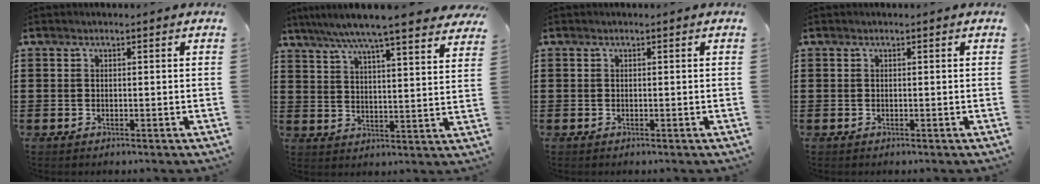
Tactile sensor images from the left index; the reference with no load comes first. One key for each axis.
{"total": 7.2, "fx": 6.2, "fy": -0.4, "fz": 3.7, "tx": -0.094, "ty": -0.032, "tz": 0.104}
{"total": 0.0}
{"total": 0.0}